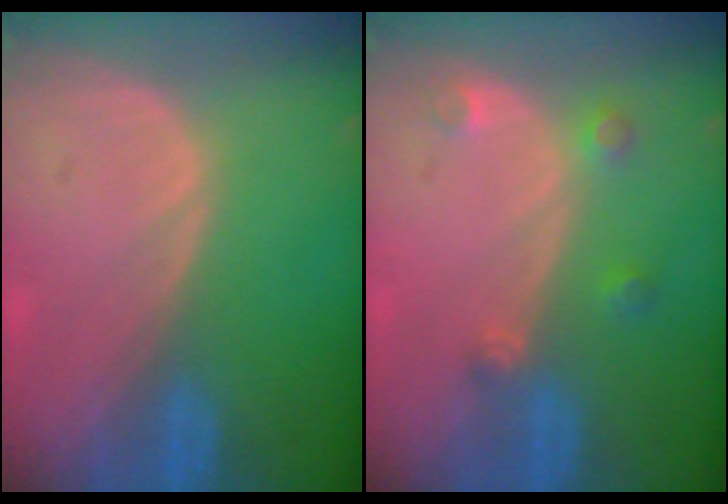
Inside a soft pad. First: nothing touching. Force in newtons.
{"total": 2.6, "press": 2.6, "slide": 0.4}